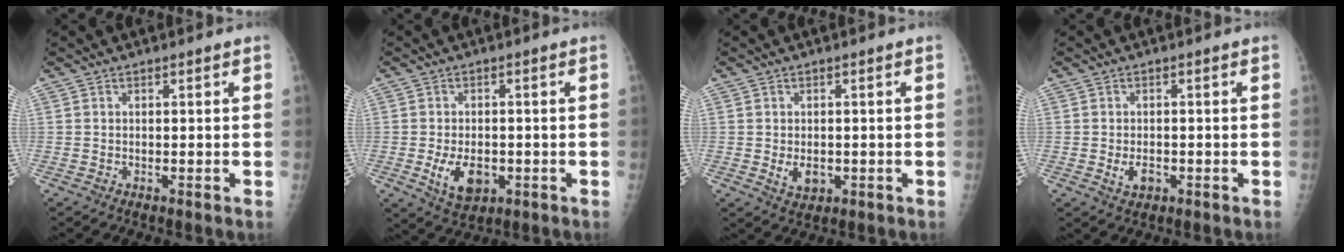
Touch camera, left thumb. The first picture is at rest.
{"total": 6.9, "force": [-1.7, 4.4, 5.0], "torque": [-0.074, -0.004, -0.018]}
{"total": 3.5, "force": [-0.5, 2.5, 2.4], "torque": [-0.029, -0.003, 0.002]}
{"total": 2.9, "force": [-0.8, 1.9, 2.0], "torque": [-0.028, 0.001, -0.007]}